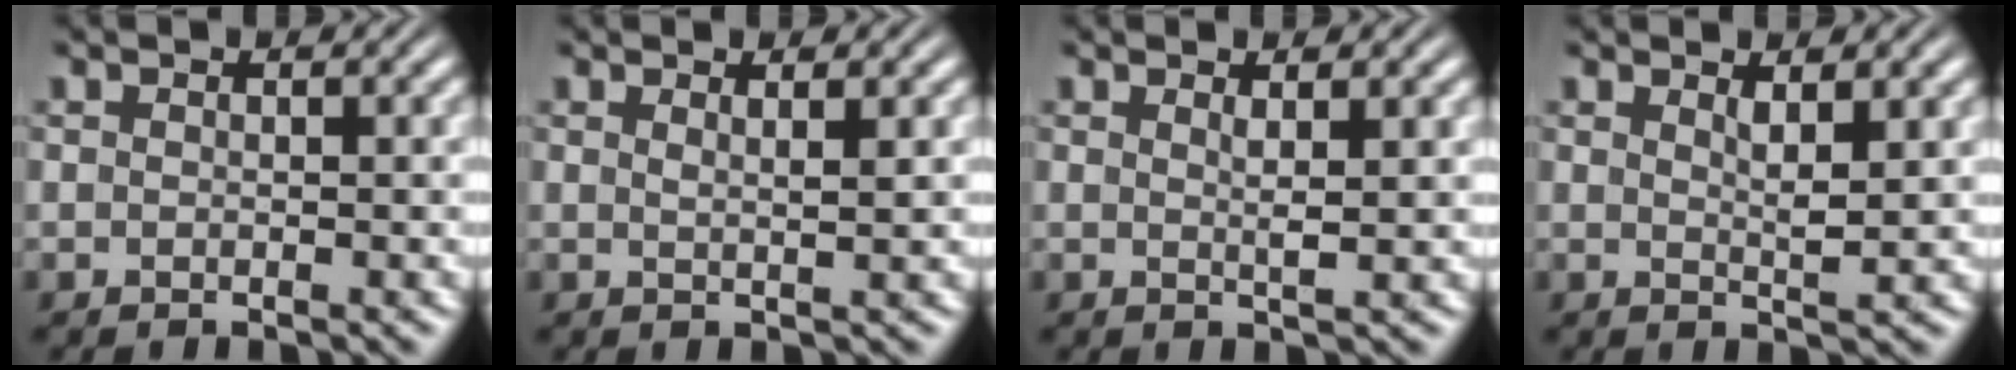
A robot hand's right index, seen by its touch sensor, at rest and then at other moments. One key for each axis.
{"total": 1.2, "fx": 0.7, "fy": -0.7, "fz": 0.7, "tx": -0.009, "ty": -0.008, "tz": 0.017}
{"total": 1.4, "fx": 0.6, "fy": -0.5, "fz": 1.2, "tx": -0.019, "ty": -0.008, "tz": 0.014}
{"total": 1.7, "fx": 0.9, "fy": -0.4, "fz": 1.3, "tx": -0.021, "ty": -0.012, "tz": 0.020}